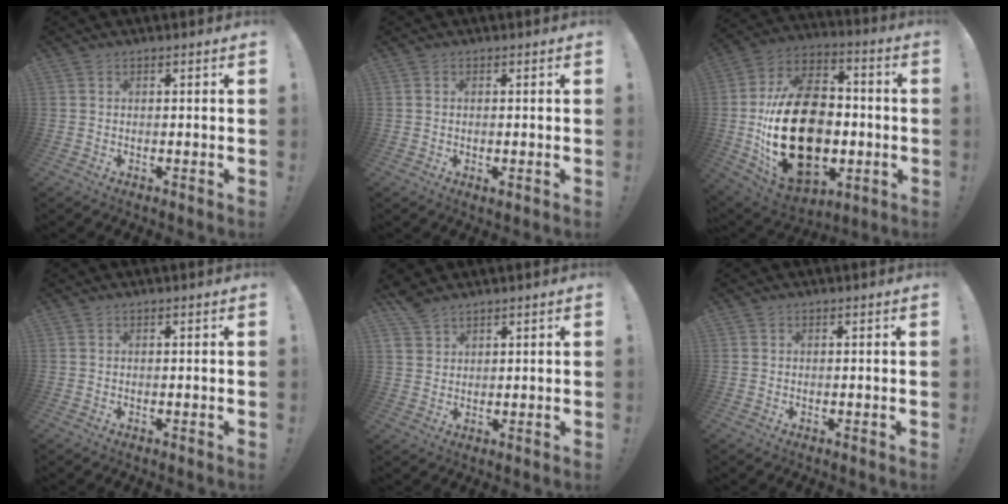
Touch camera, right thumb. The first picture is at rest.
{"total": 1.0, "force": [-0.1, 0.4, 1.0], "torque": [-0.017, 0.000, -0.002]}
{"total": 31.3, "force": [-3.8, 20.7, 23.2], "torque": [-0.429, 0.025, -0.039]}
{"total": 0.0}
{"total": 4.2, "force": [3.6, 1.7, 1.2], "torque": [-0.024, -0.022, 0.069]}
{"total": 0.0}